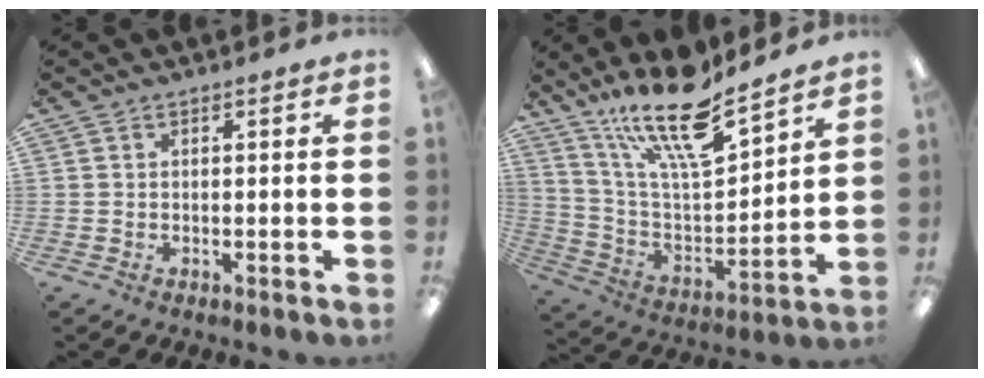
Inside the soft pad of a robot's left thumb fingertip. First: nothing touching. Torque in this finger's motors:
{"motor_torque": [0.28, 0.25, 1.42, -1.35, 0.35]}